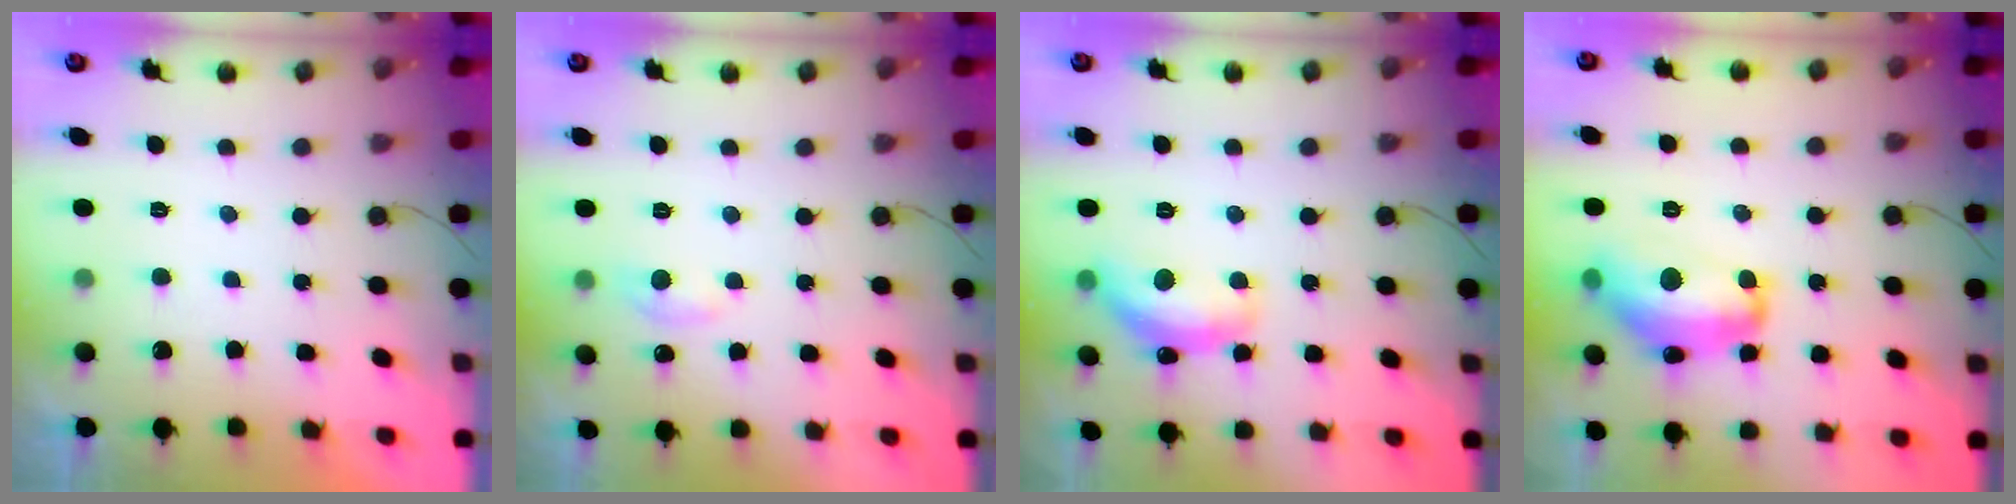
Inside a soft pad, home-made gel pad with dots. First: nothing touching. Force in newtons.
{"total": 7.0, "press": 7.0, "slide": 0.9}
{"total": 14.6, "press": 14.6, "slide": 0.7}
{"total": 14.9, "press": 14.9, "slide": 1.1}